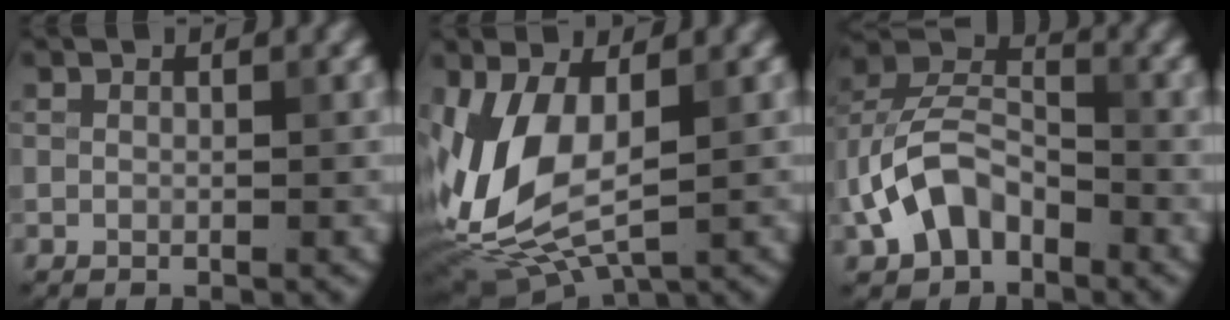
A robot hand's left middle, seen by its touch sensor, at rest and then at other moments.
{"total": 9.3, "force": [-0.7, 4.8, 7.9], "torque": [-0.190, -0.008, -0.017]}
{"total": 6.8, "force": [-3.0, 4.4, 4.2], "torque": [-0.083, 0.009, -0.065]}